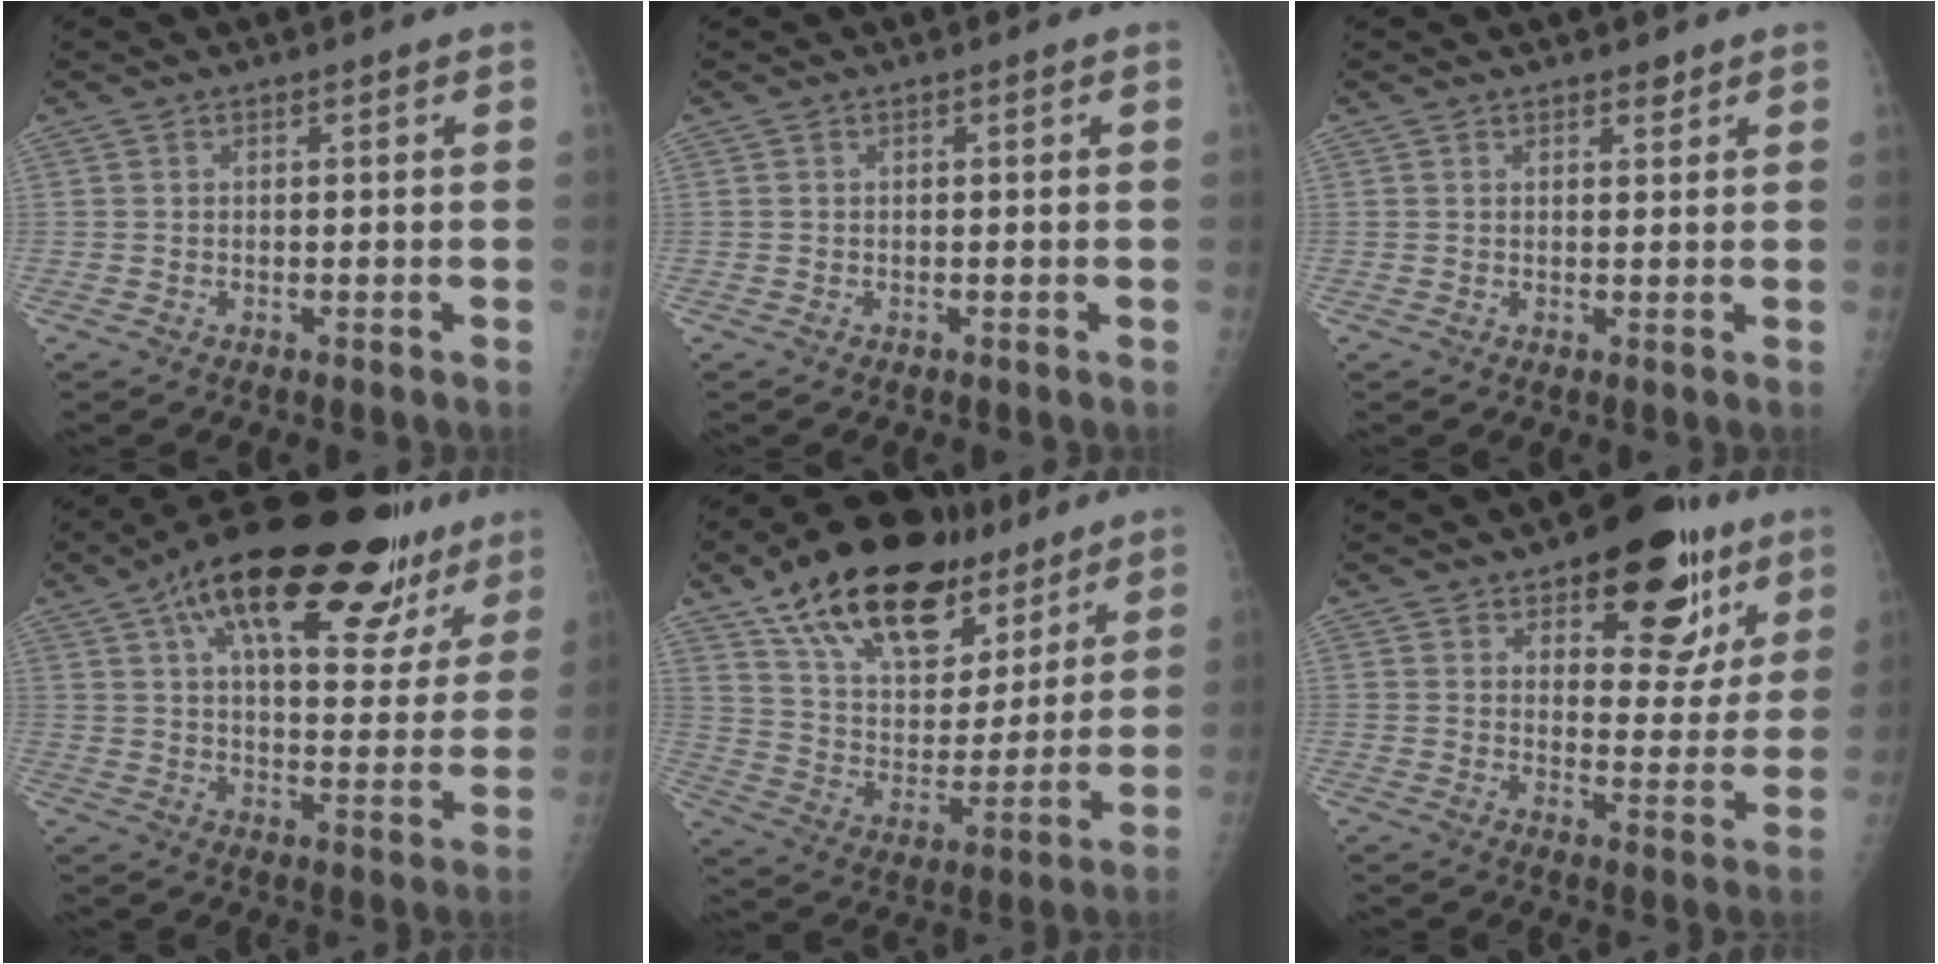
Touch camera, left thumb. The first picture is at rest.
{"total": 0.0}
{"total": 1.5, "force": [1.2, 0.7, 0.5], "torque": [0.002, -0.008, 0.015]}
{"total": 27.9, "force": [17.7, 10.7, 18.7], "torque": [-0.252, -0.027, 0.254]}
{"total": 24.5, "force": [16.1, 12.5, 13.6], "torque": [-0.190, -0.046, 0.271]}
{"total": 17.5, "force": [9.9, 8.6, 11.6], "torque": [-0.089, -0.047, 0.134]}